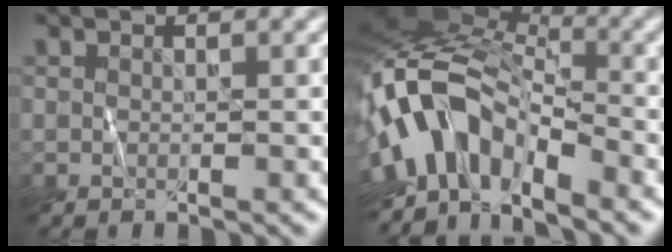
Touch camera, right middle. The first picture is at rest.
{"total": 10.1, "force": [-3.9, 5.5, 7.5], "torque": [-0.128, 0.014, -0.080]}